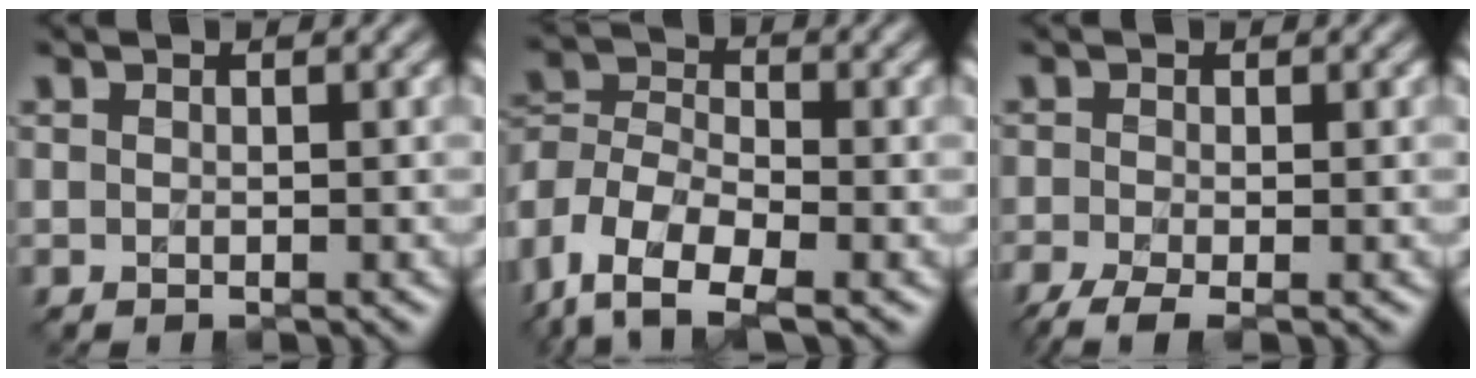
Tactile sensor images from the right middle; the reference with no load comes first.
{"total": 9.5, "force": [-6.5, 4.5, 5.3], "torque": [-0.105, -0.017, -0.119]}
{"total": 3.3, "force": [-2.4, 0.8, 2.1], "torque": [-0.049, -0.009, -0.048]}